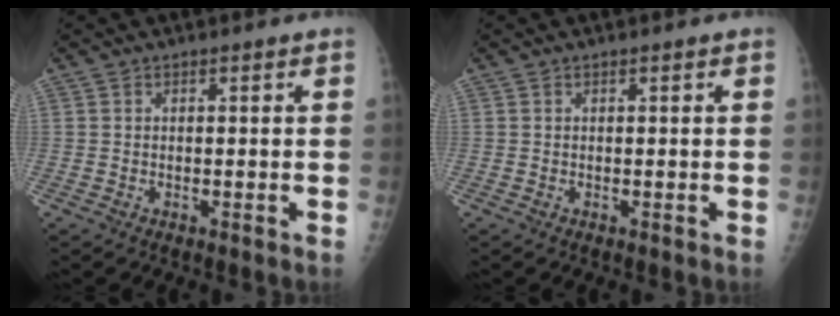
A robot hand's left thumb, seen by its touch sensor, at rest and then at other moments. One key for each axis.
{"total": 0.0}